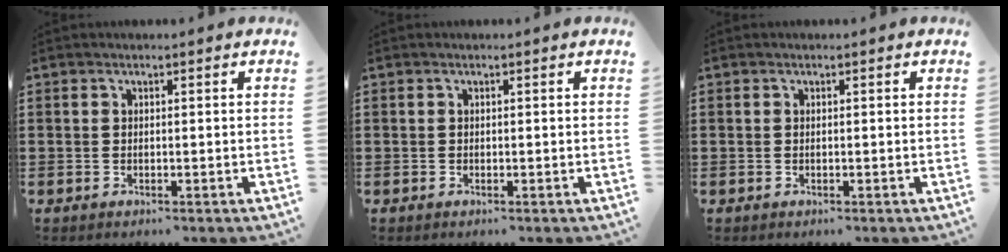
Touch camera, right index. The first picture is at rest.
{"total": 0.0}
{"total": 0.0}